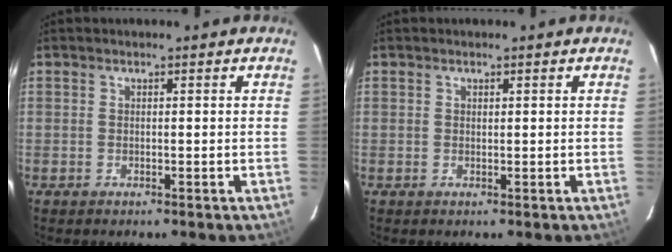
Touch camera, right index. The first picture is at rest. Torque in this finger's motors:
{"motor_torque": [-0.10, 0.05, -0.03, 0.00]}